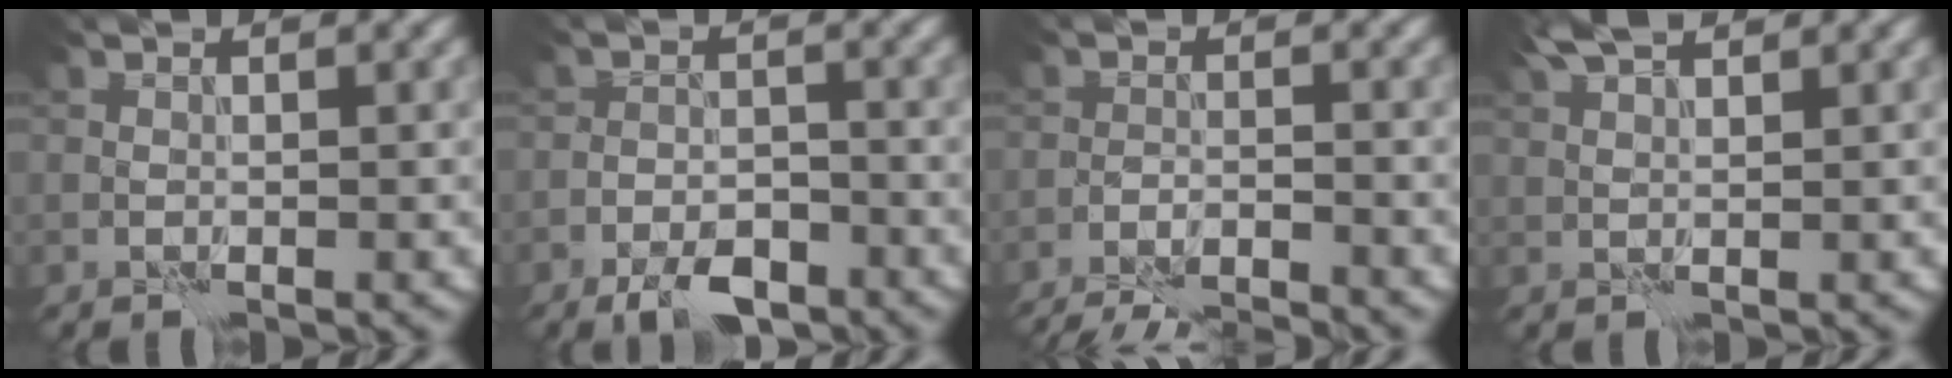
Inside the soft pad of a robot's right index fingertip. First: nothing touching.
{"total": 4.3, "force": [-3.4, 1.6, 2.1], "torque": [-0.024, -0.005, -0.056]}
{"total": 8.1, "force": [-7.8, 1.1, 2.0], "torque": [-0.024, -0.006, -0.114]}
{"total": 3.1, "force": [2.6, 0.5, 1.7], "torque": [-0.043, 0.009, 0.048]}